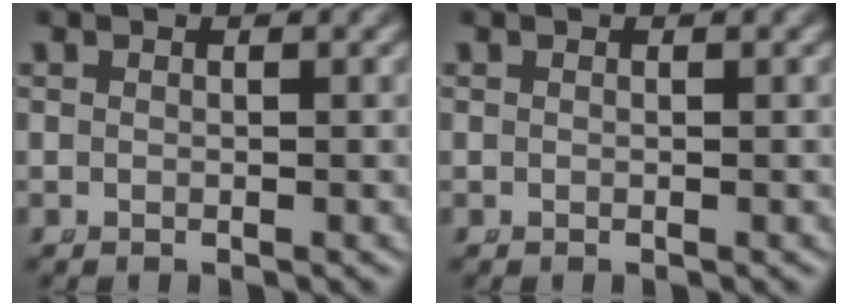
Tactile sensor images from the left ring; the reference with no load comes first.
{"total": 0.0}